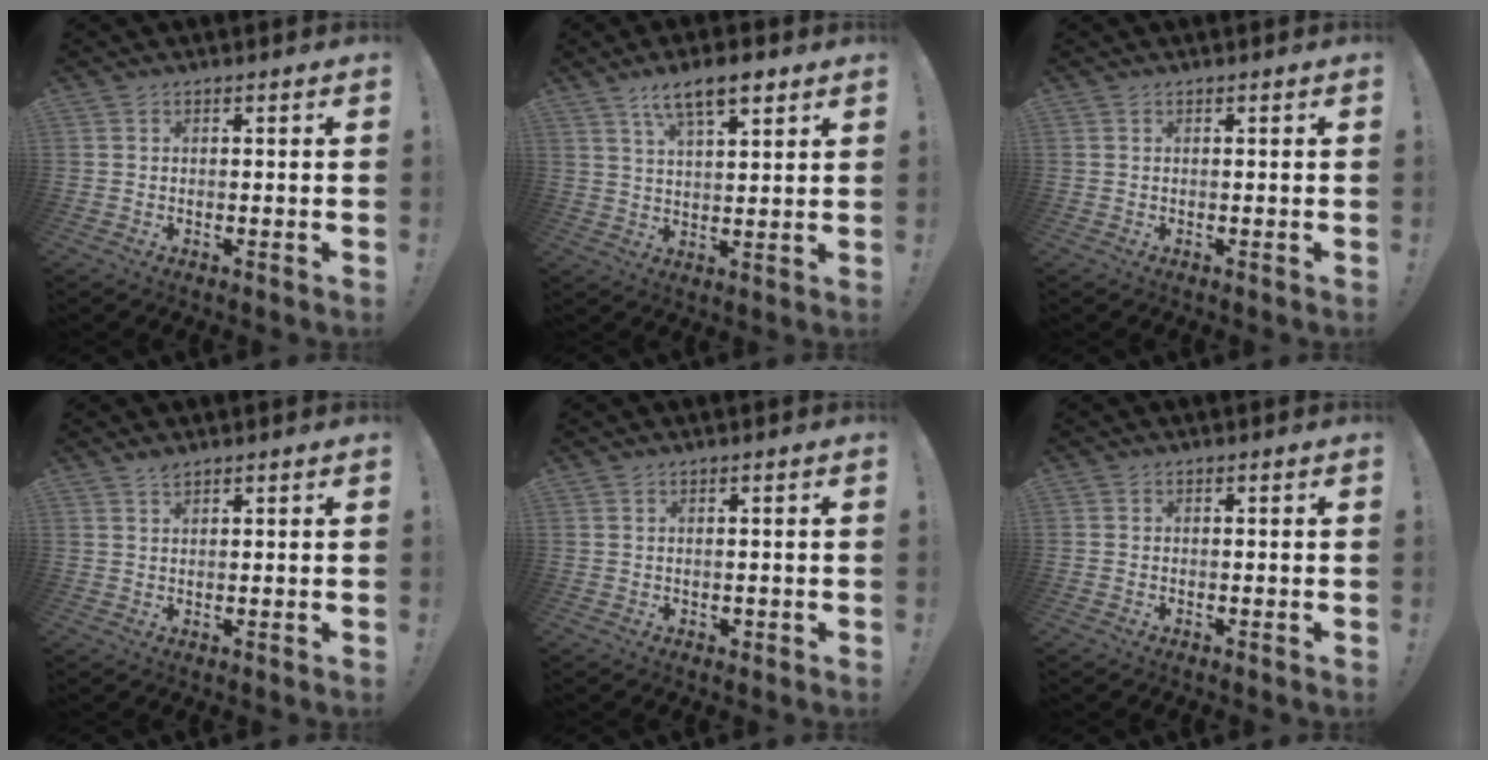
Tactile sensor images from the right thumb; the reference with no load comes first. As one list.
[{"total": 9.6, "force": [5.9, 3.5, 6.7], "torque": [-0.104, -0.021, 0.104]}, {"total": 0.0}, {"total": 1.6, "force": [1.4, 0.4, 0.7], "torque": [-0.006, -0.006, 0.024]}, {"total": 0.8, "force": [-0.1, 0.7, 0.4], "torque": [-0.005, 0.002, -0.002]}, {"total": 0.6, "force": [-0.5, 0.3, 0.0], "torque": [0.002, 0.000, -0.009]}]